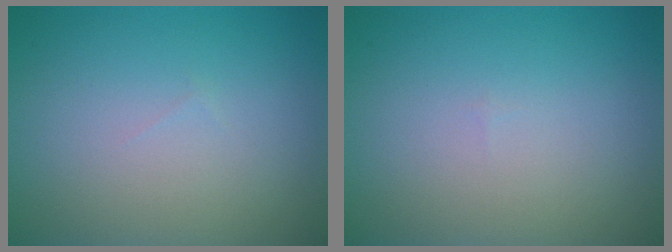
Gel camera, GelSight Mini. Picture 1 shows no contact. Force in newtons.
{"total": 0.0}